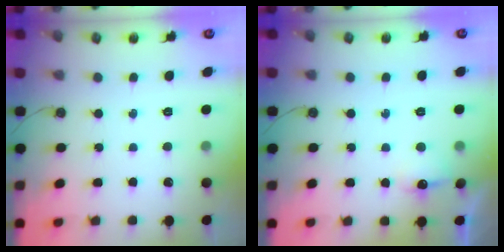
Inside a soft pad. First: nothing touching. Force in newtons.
{"total": 7.4, "press": 7.3, "slide": 0.9}